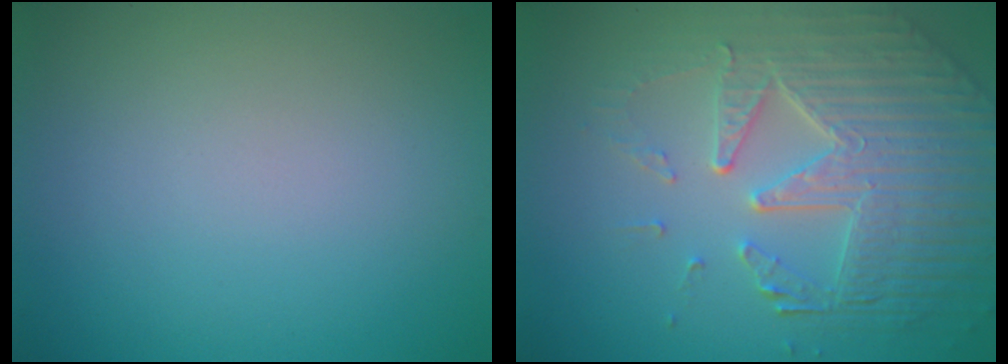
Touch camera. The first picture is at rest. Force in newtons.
{"total": 7.2, "press": 5.2, "slide": 5.0}